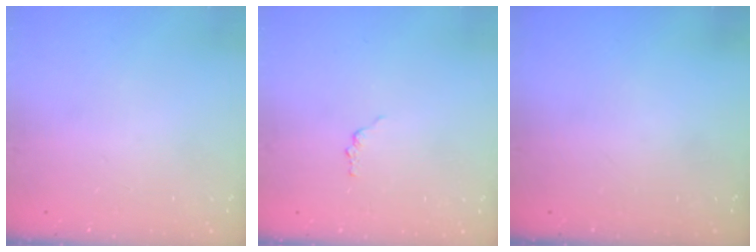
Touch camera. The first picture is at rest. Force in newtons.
{"total": 0.8, "press": 0.8, "slide": 0.1}
{"total": 0.0}